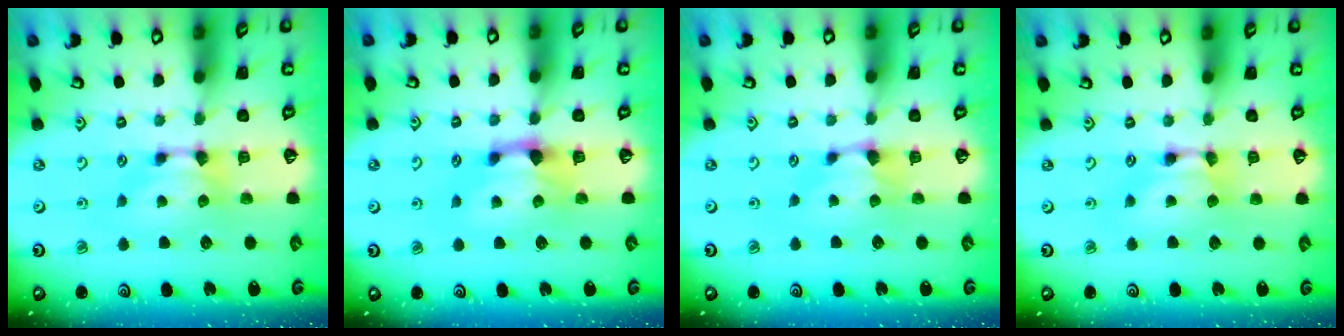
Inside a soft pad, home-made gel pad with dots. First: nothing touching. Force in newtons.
{"total": 1.6, "press": 1.0, "slide": 1.3}
{"total": 1.1, "press": 0.9, "slide": 0.5}
{"total": 1.6, "press": 1.6, "slide": 0.1}